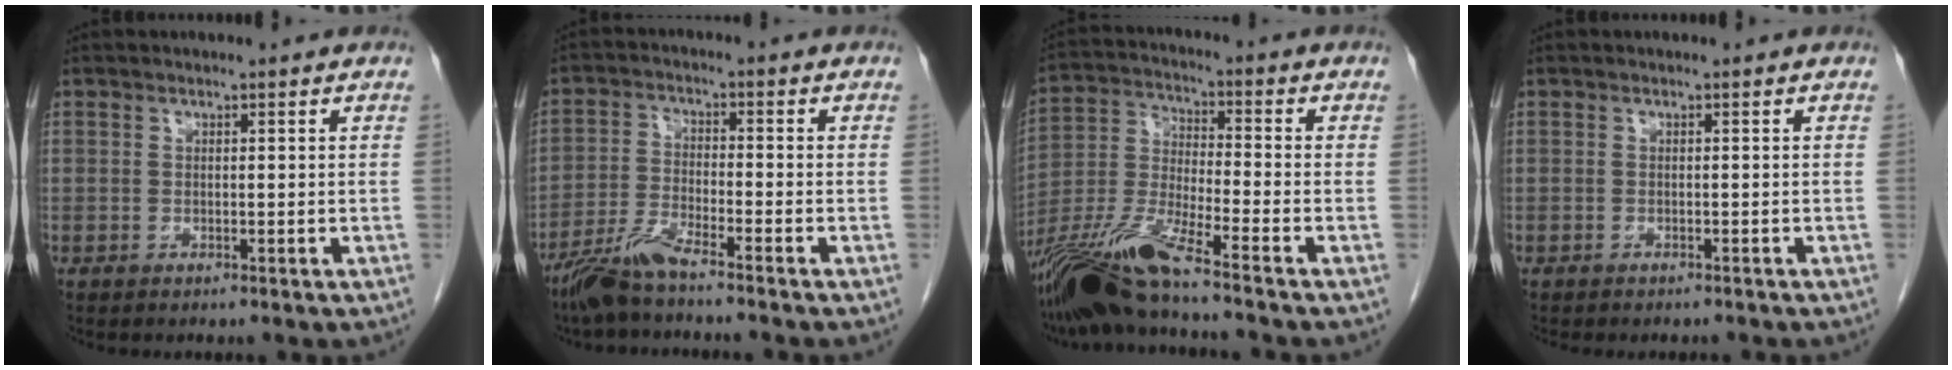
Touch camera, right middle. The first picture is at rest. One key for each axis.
{"total": 6.0, "fx": -5.1, "fy": -0.2, "fz": 3.2, "tx": -0.072, "ty": -0.023, "tz": -0.106}
{"total": 12.3, "fx": -9.7, "fy": -0.7, "fz": 7.5, "tx": -0.163, "ty": -0.020, "tz": -0.188}
{"total": 4.0, "fx": -3.6, "fy": 1.0, "fz": 1.5, "tx": -0.023, "ty": -0.008, "tz": -0.043}